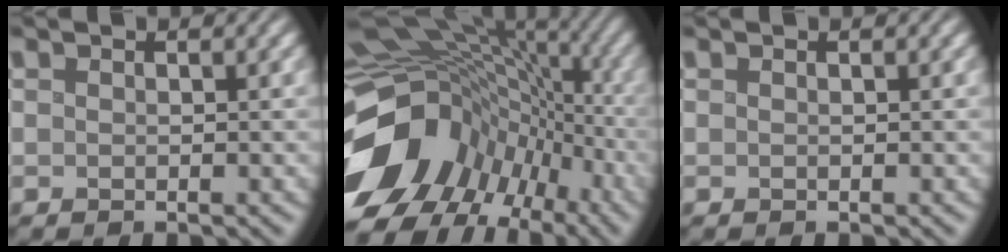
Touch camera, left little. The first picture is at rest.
{"total": 14.7, "force": [-5.0, 11.2, 8.1], "torque": [-0.170, 0.006, -0.083]}
{"total": 0.0}